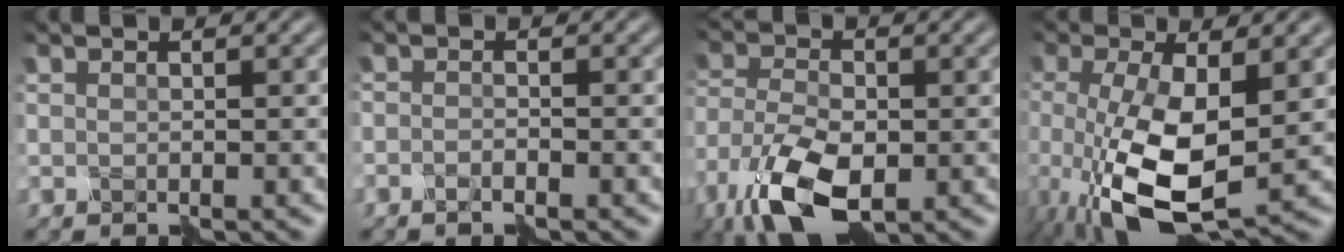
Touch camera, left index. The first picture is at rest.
{"total": 1.6, "force": [-1.4, 0.0, 0.7], "torque": [-0.011, -0.001, -0.028]}
{"total": 8.9, "force": [-4.7, 4.3, 6.2], "torque": [-0.152, -0.011, -0.095]}
{"total": 9.8, "force": [-2.3, 3.9, 8.7], "torque": [-0.182, -0.022, -0.032]}